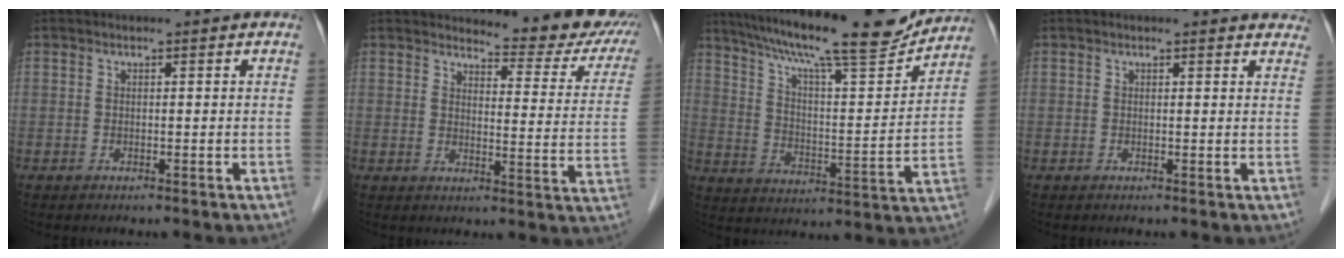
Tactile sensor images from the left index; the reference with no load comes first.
{"total": 13.9, "force": [12.9, 2.6, 4.6], "torque": [-0.034, -0.057, 0.127]}
{"total": 20.2, "force": [17.8, 1.6, 9.6], "torque": [-0.166, -0.005, 0.267]}
{"total": 4.2, "force": [4.0, 0.9, 0.8], "torque": [-0.001, -0.004, 0.022]}